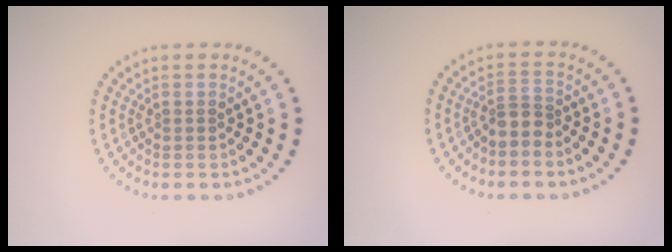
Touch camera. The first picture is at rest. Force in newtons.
{"total": 2.0, "press": 1.5, "slide": 1.3}